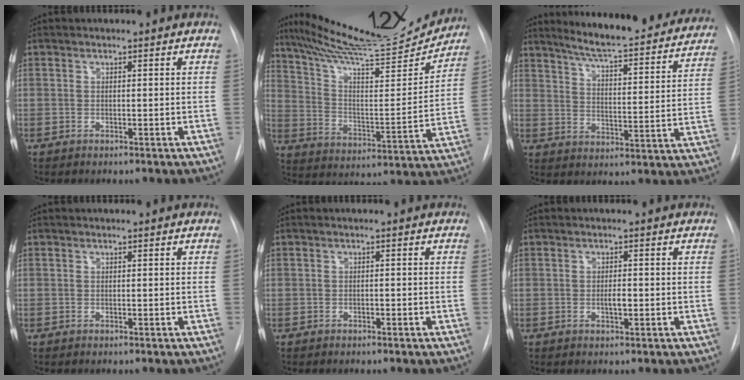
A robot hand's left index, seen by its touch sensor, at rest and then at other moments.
{"total": 20.5, "force": [19.1, 1.9, 7.4], "torque": [-0.127, -0.043, 0.281]}
{"total": 23.0, "force": [20.6, 2.7, 9.9], "torque": [-0.138, -0.060, 0.255]}
{"total": 0.0}
{"total": 1.9, "force": [-1.8, -0.1, -0.2], "torque": [0.001, -0.004, -0.031]}
{"total": 2.1, "force": [-1.8, 0.2, 1.0], "torque": [-0.020, -0.005, -0.027]}